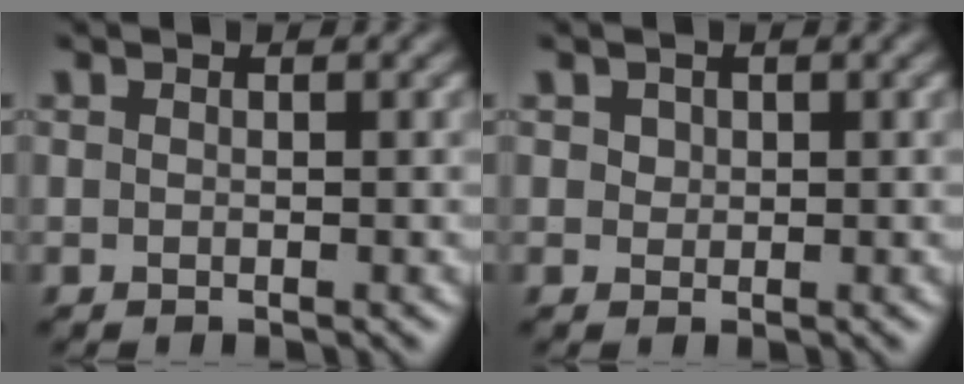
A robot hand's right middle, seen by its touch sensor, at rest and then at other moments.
{"total": 0.9, "force": [0.4, 0.8, 0.2], "torque": [-0.003, -0.002, 0.008]}